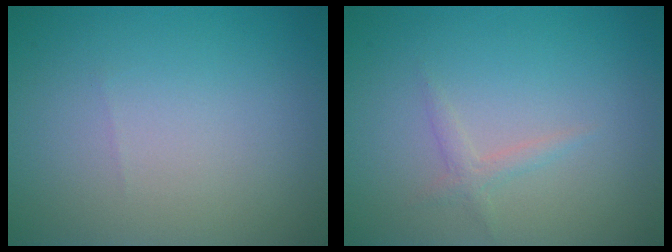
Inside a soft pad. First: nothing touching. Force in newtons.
{"total": 1.2, "press": 1.2, "slide": 0.1}